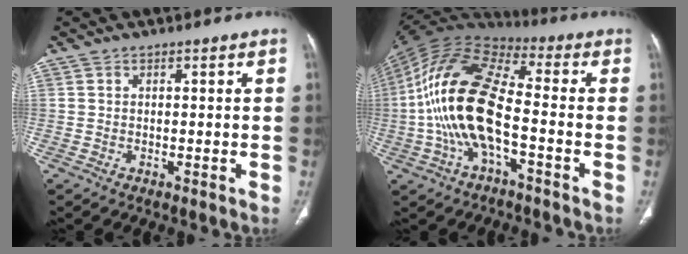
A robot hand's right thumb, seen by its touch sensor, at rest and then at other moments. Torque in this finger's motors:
{"motor_torque": [0.24, 2.10, 2.77, 0.00, 0.66]}